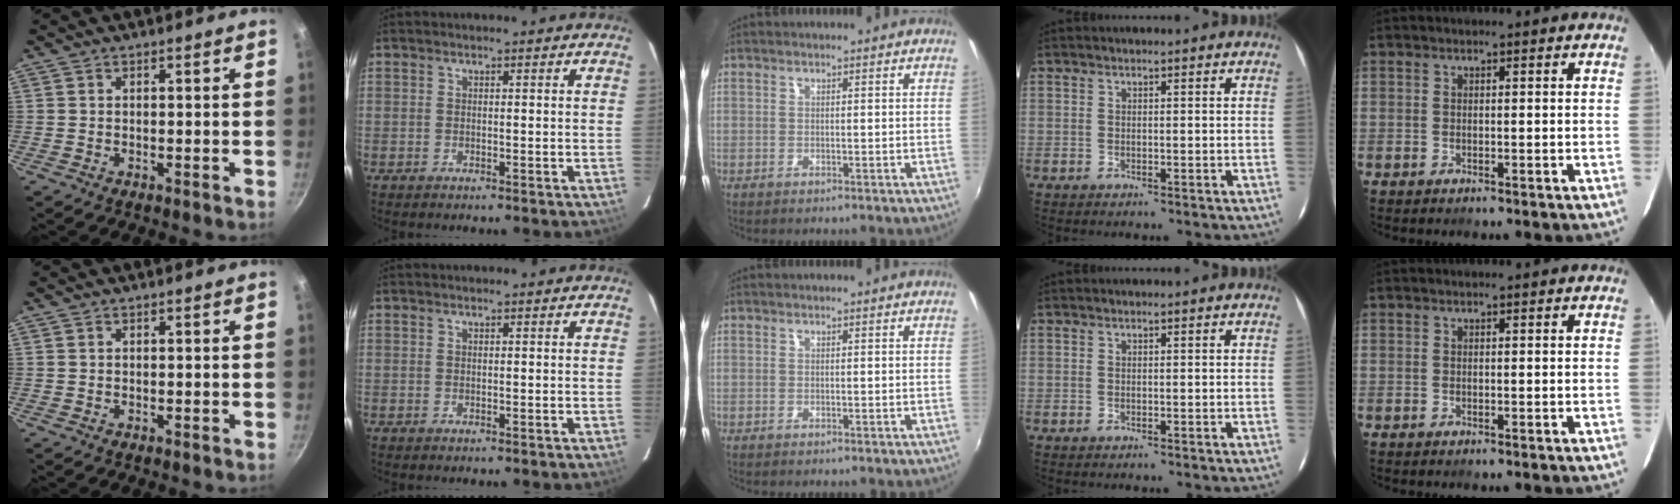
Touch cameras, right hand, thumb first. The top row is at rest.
{}